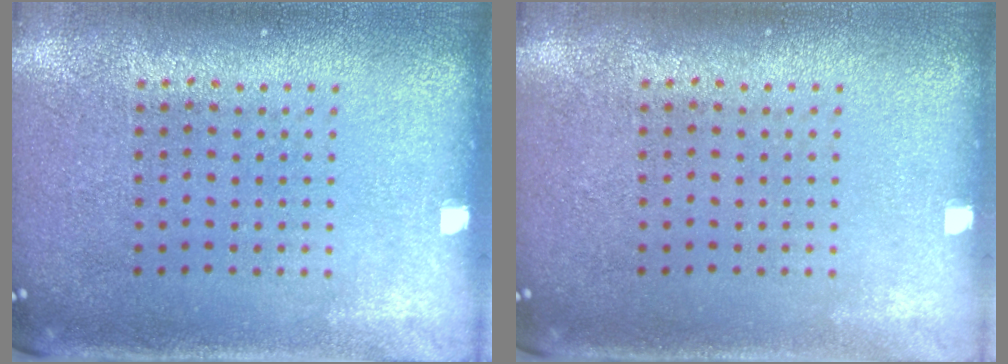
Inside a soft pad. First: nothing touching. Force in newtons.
{"total": 0.0}